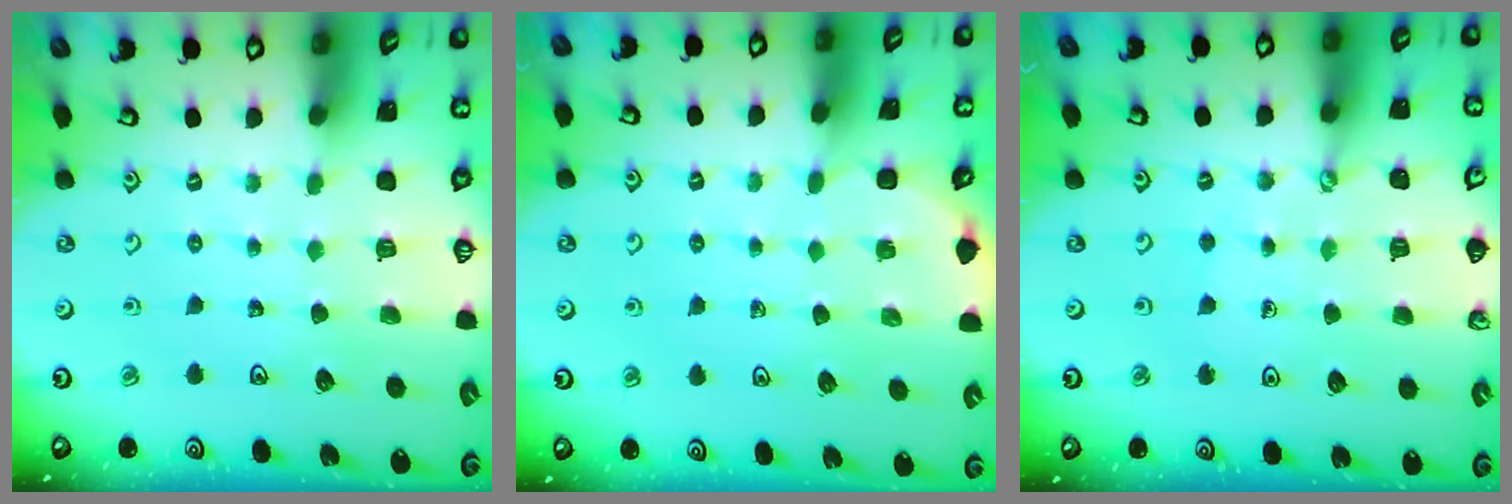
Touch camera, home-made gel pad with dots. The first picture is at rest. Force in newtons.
{"total": 1.8, "press": 1.8, "slide": 0.1}
{"total": 0.7, "press": 0.7, "slide": 0.0}